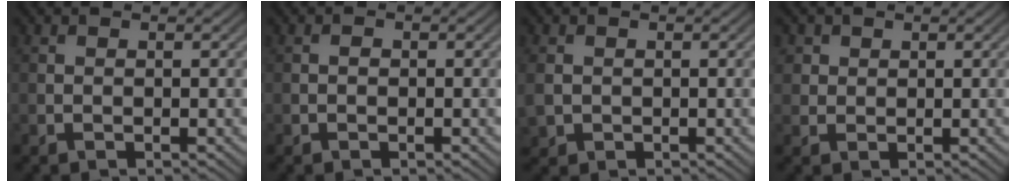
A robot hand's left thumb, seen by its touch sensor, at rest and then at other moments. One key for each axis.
{"total": 0.6, "fx": -0.2, "fy": 0.4, "fz": 0.3, "tx": -0.003, "ty": 0.000, "tz": -0.005}
{"total": 2.7, "fx": -0.1, "fy": 2.4, "fz": 1.3, "tx": -0.043, "ty": -0.005, "tz": -0.001}
{"total": 2.4, "fx": 1.1, "fy": 2.0, "fz": 0.6, "tx": -0.019, "ty": -0.005, "tz": 0.023}